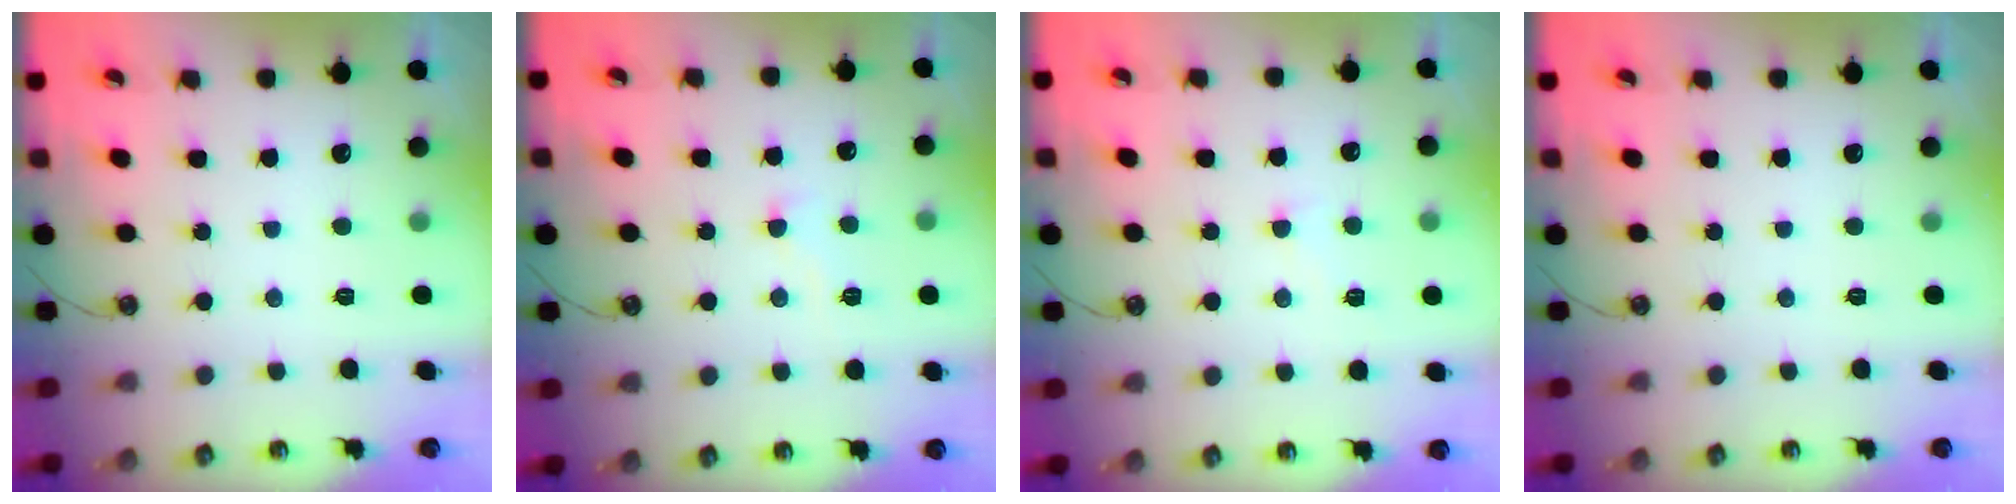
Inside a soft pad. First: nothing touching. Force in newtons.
{"total": 1.9, "press": 1.8, "slide": 0.5}
{"total": 1.5, "press": 1.4, "slide": 0.6}
{"total": 0.0}